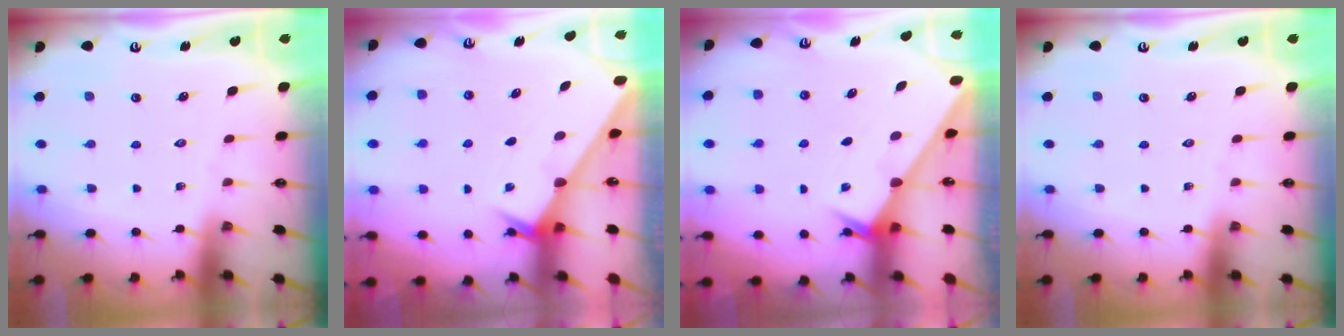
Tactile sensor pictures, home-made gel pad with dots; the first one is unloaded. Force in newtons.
{"total": 2.0, "press": 2.0, "slide": 0.1}
{"total": 2.0, "press": 2.0, "slide": 0.1}
{"total": 0.0}